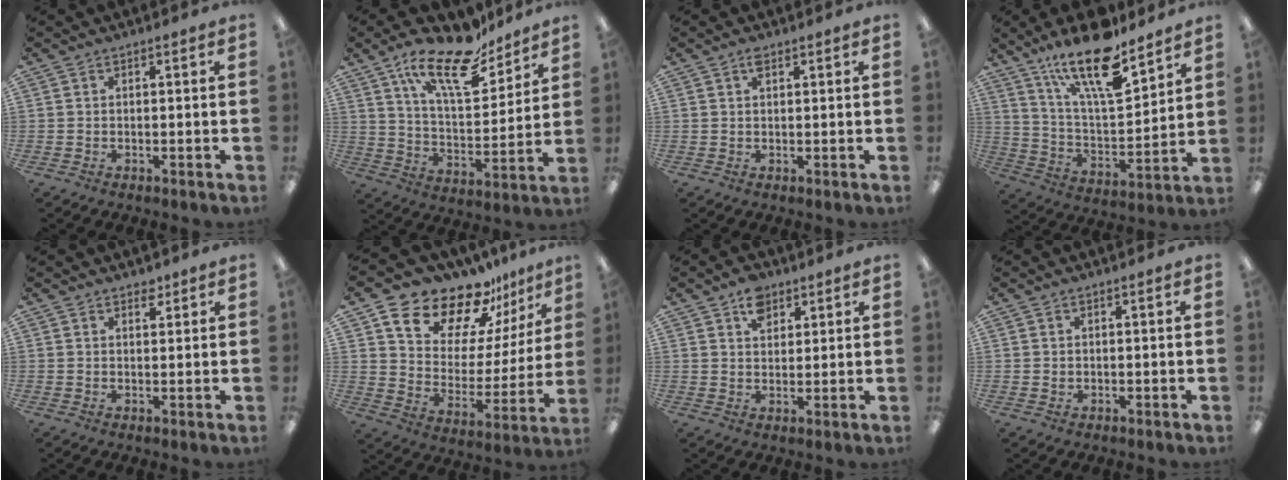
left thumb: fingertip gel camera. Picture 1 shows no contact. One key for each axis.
{"total": 19.8, "fx": 13.9, "fy": 7.6, "fz": 11.9, "tx": -0.197, "ty": -0.078, "tz": 0.237}
{"total": 2.1, "fx": 1.3, "fy": 1.0, "fz": 1.4, "tx": -0.023, "ty": -0.001, "tz": 0.020}
{"total": 20.6, "fx": 14.7, "fy": 6.6, "fz": 12.9, "tx": -0.213, "ty": -0.089, "tz": 0.247}
{"total": 2.3, "fx": 1.8, "fy": 1.2, "fz": 0.8, "tx": 0.000, "ty": -0.007, "tz": 0.030}
{"total": 16.1, "fx": 14.0, "fy": 6.9, "fz": 3.8, "tx": -0.085, "ty": -0.121, "tz": 0.251}
{"total": 6.4, "fx": 4.0, "fy": 4.2, "fz": 2.7, "tx": -0.035, "ty": -0.010, "tz": 0.070}
{"total": 0.7, "fx": 0.3, "fy": 0.6, "fz": 0.0, "tx": -0.001, "ty": 0.003, "tz": 0.005}